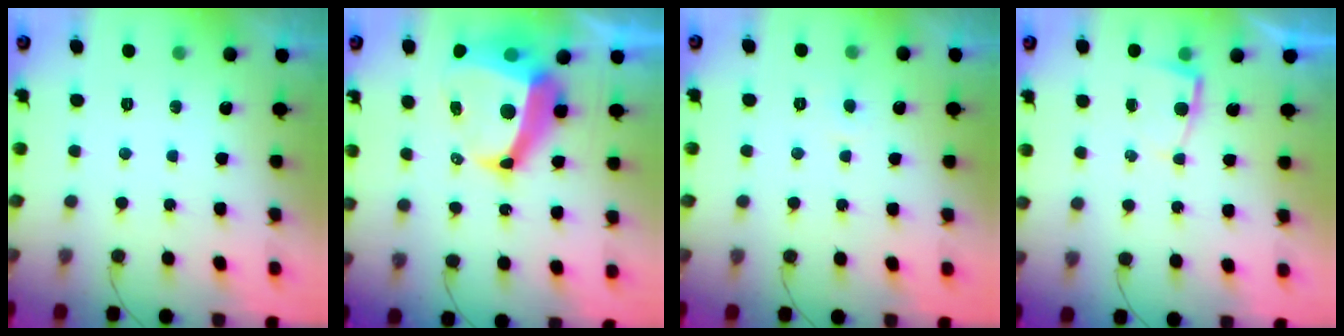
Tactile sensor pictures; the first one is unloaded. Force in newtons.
{"total": 15.6, "press": 15.5, "slide": 1.9}
{"total": 2.6, "press": 2.6, "slide": 0.2}
{"total": 2.4, "press": 2.4, "slide": 0.3}